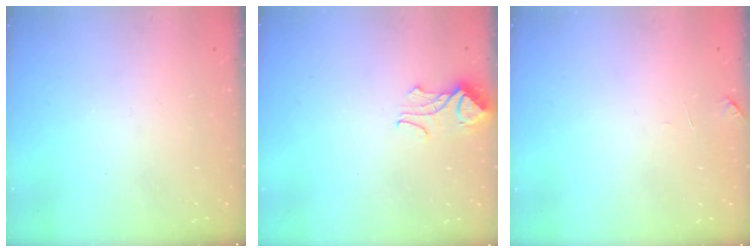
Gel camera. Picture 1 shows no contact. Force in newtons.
{"total": 1.2, "press": 0.6, "slide": 1.0}
{"total": 1.0, "press": 0.8, "slide": 0.6}